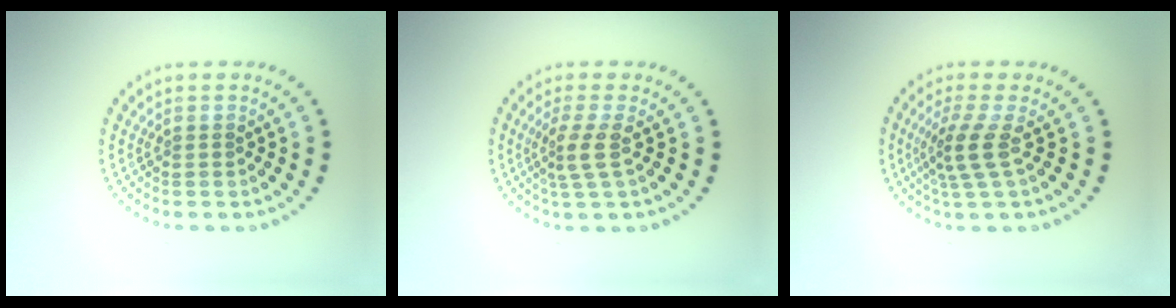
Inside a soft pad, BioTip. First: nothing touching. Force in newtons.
{"total": 2.4, "press": 1.7, "slide": 1.6}
{"total": 2.8, "press": 2.3, "slide": 1.6}